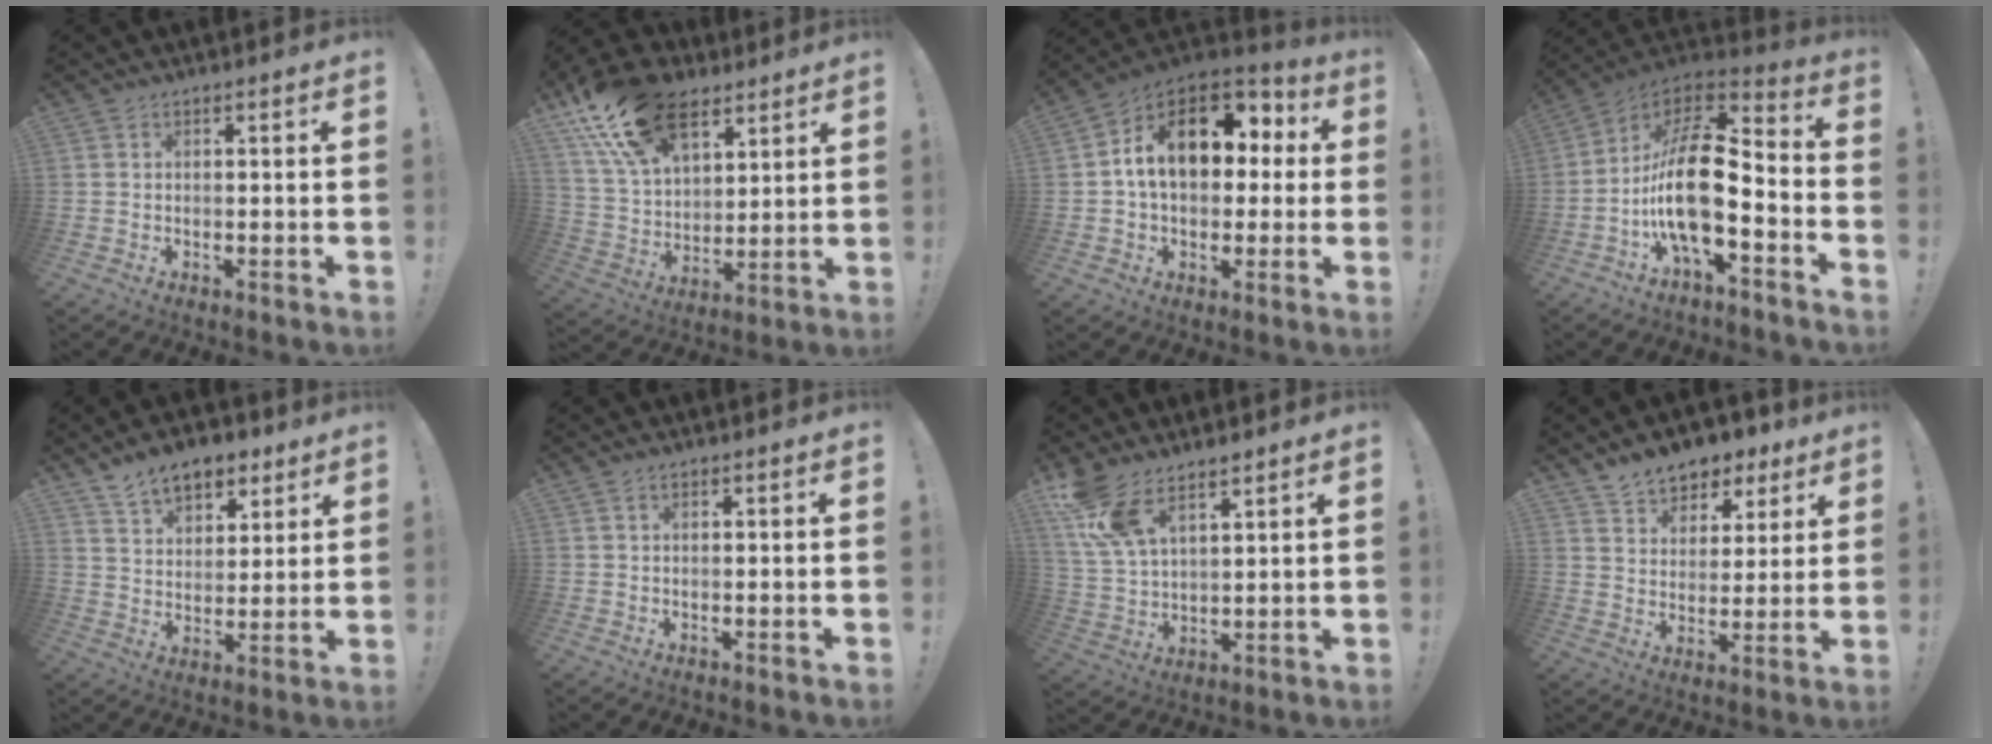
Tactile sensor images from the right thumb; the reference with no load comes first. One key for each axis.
{"total": 21.1, "fx": 12.2, "fy": 12.6, "fz": 11.8, "tx": -0.214, "ty": -0.057, "tz": 0.227}
{"total": 17.4, "fx": 3.8, "fy": 11.7, "fz": 12.3, "tx": -0.185, "ty": 0.003, "tz": 0.070}
{"total": 19.3, "fx": -4.3, "fy": 7.6, "fz": 17.2, "tx": -0.347, "ty": 0.024, "tz": -0.072}
{"total": 11.1, "fx": 7.7, "fy": 6.5, "fz": 4.6, "tx": -0.071, "ty": -0.041, "tz": 0.147}
{"total": 1.1, "fx": 0.6, "fy": 0.6, "fz": 0.8, "tx": -0.012, "ty": -0.001, "tz": 0.009}
{"total": 11.5, "fx": 8.4, "fy": 5.1, "fz": 6.1, "tx": -0.132, "ty": -0.033, "tz": 0.165}
{"total": 9.6, "fx": 7.6, "fy": 5.6, "fz": 2.1, "tx": -0.034, "ty": -0.054, "tz": 0.146}